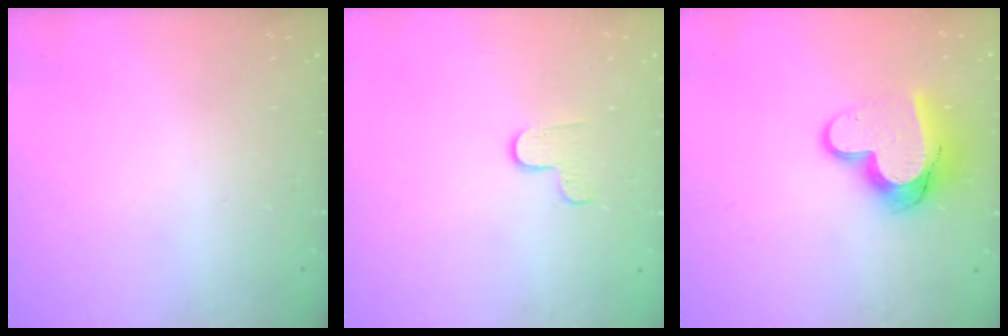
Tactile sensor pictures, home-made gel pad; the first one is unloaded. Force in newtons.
{"total": 3.8, "press": 3.8, "slide": 0.4}
{"total": 13.7, "press": 13.7, "slide": 1.3}